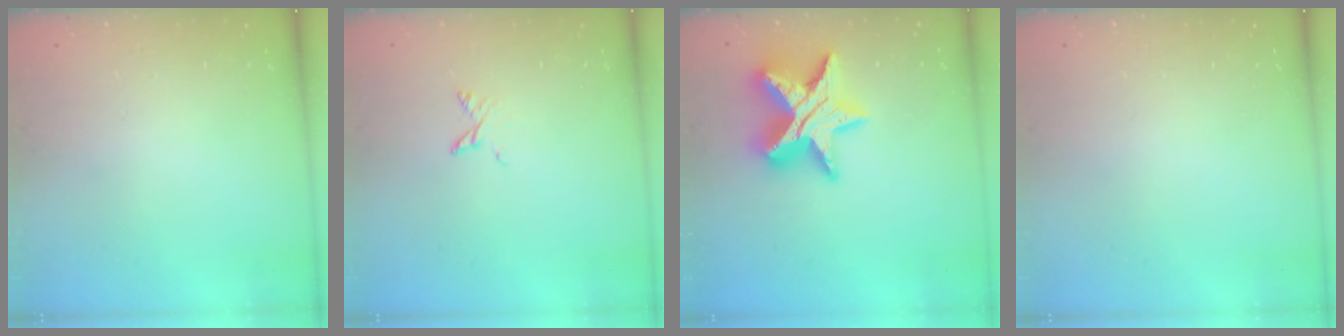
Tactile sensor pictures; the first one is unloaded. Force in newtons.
{"total": 3.6, "press": 3.5, "slide": 0.5}
{"total": 17.8, "press": 17.7, "slide": 1.3}
{"total": 0.0}